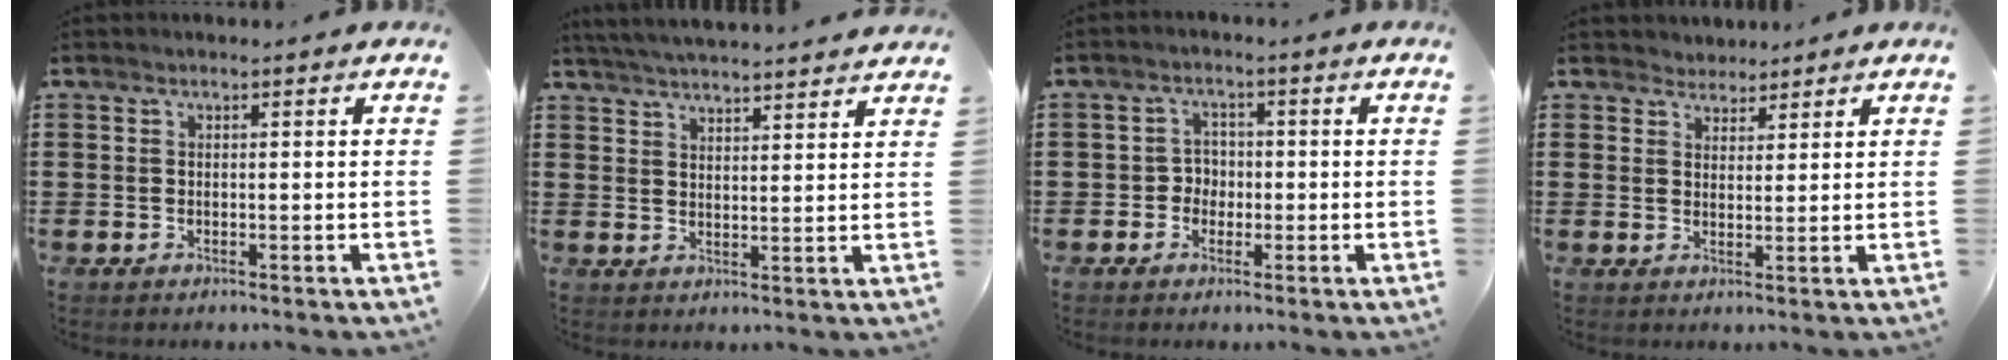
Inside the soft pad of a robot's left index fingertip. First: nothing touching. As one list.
[{"total": 4.1, "force": [4.0, -0.5, 0.6], "torque": [-0.024, -0.018, 0.071]}, {"total": 2.8, "force": [-0.9, 2.5, 1.0], "torque": [-0.028, 0.007, -0.022]}, {"total": 2.6, "force": [2.3, 1.3, -0.4], "torque": [-0.003, 0.005, 0.044]}]